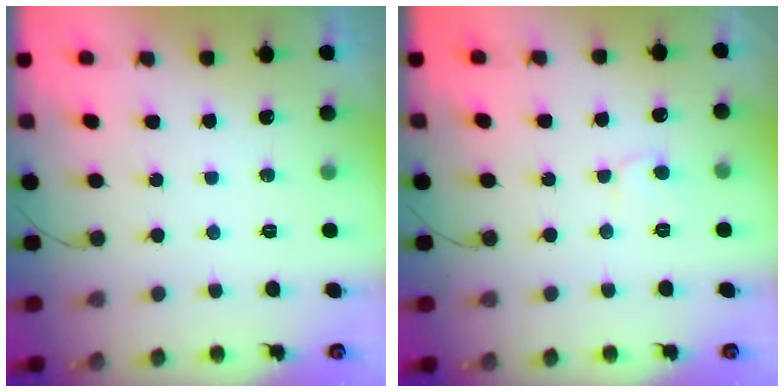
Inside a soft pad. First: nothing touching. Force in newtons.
{"total": 5.8, "press": 5.8, "slide": 0.4}